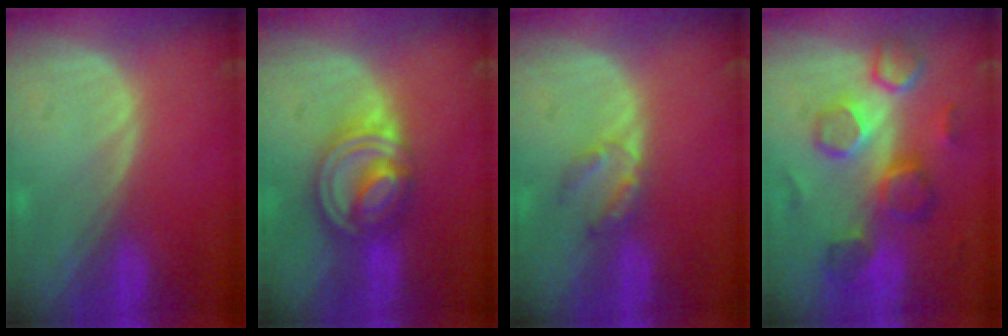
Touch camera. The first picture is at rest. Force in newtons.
{"total": 8.2, "press": 6.9, "slide": 4.4}
{"total": 2.8, "press": 2.8, "slide": 0.3}
{"total": 9.3, "press": 8.7, "slide": 3.2}